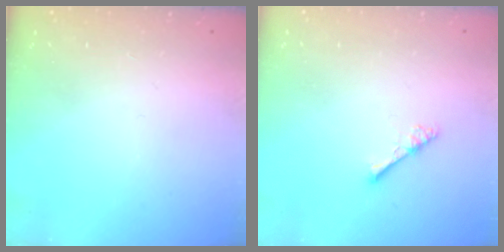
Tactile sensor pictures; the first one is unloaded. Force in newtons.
{"total": 2.8, "press": 2.8, "slide": 0.4}